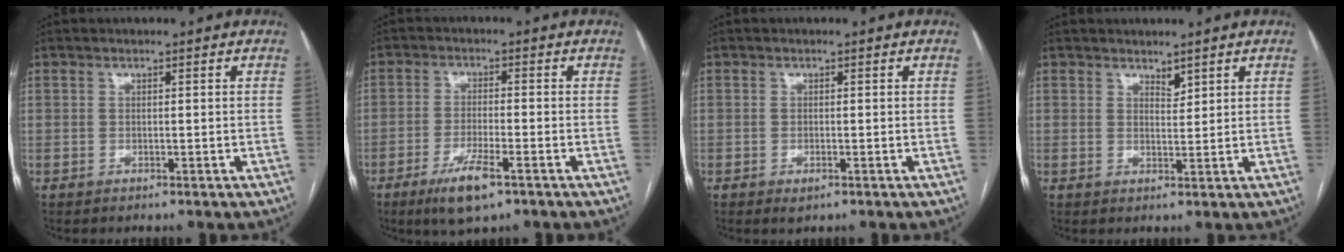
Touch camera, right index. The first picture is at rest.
{"total": 7.0, "force": [-4.2, 1.2, 5.5], "torque": [-0.106, -0.013, -0.069]}
{"total": 1.4, "force": [-0.8, 0.6, 1.0], "torque": [-0.015, -0.002, -0.005]}
{"total": 1.7, "force": [1.4, 0.6, 0.7], "torque": [-0.009, -0.004, 0.025]}